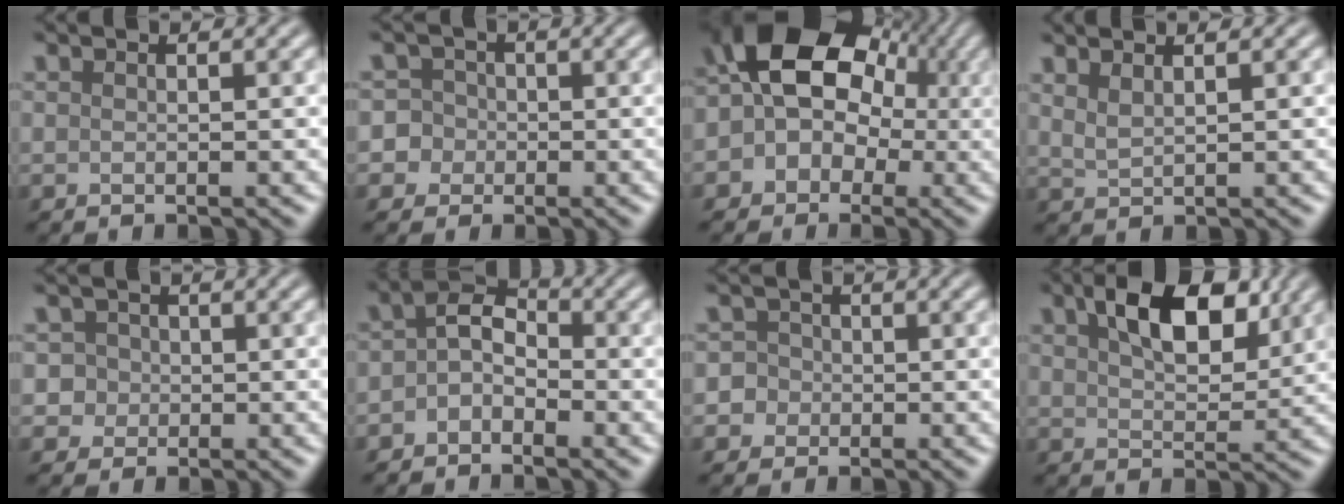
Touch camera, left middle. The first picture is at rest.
{"total": 5.2, "force": [-0.9, 5.0, 1.1], "torque": [-0.004, 0.024, -0.039]}
{"total": 13.1, "force": [2.2, 10.4, 7.6], "torque": [-0.124, 0.048, 0.003]}
{"total": 1.9, "force": [1.3, 0.7, 1.2], "torque": [-0.017, 0.000, 0.022]}
{"total": 3.6, "force": [0.3, 3.5, 1.1], "torque": [0.003, 0.030, -0.010]}
{"total": 3.0, "force": [-1.4, 2.0, 1.8], "torque": [-0.033, 0.010, -0.036]}
{"total": 3.8, "force": [-0.8, 3.6, 0.8], "torque": [0.014, 0.019, -0.035]}
{"total": 7.2, "force": [3.2, 3.6, 5.3], "torque": [-0.087, 0.003, 0.049]}